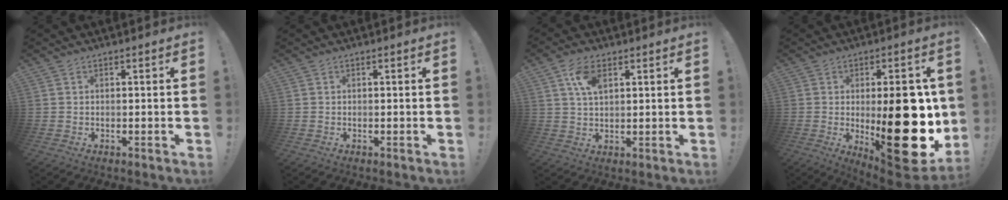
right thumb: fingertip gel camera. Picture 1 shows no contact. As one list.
[{"total": 0.0}, {"total": 7.1, "force": [3.1, 3.7, 5.2], "torque": [-0.091, -0.002, 0.057]}, {"total": 28.1, "force": [-1.1, 10.6, 26.0], "torque": [-0.363, -0.031, 0.000]}]